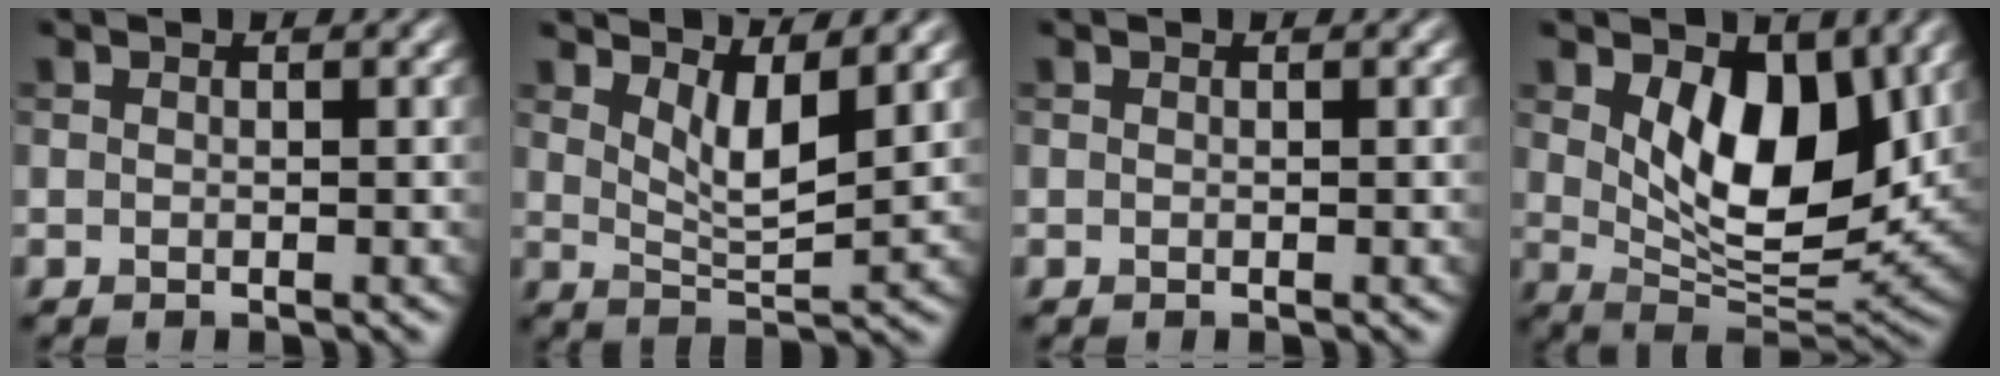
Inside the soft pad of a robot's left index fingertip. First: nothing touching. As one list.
[{"total": 3.8, "force": [2.2, 1.0, 2.9], "torque": [-0.053, -0.015, 0.041]}, {"total": 0.0}, {"total": 8.7, "force": [2.6, 4.8, 6.7], "torque": [-0.117, -0.022, 0.044]}]